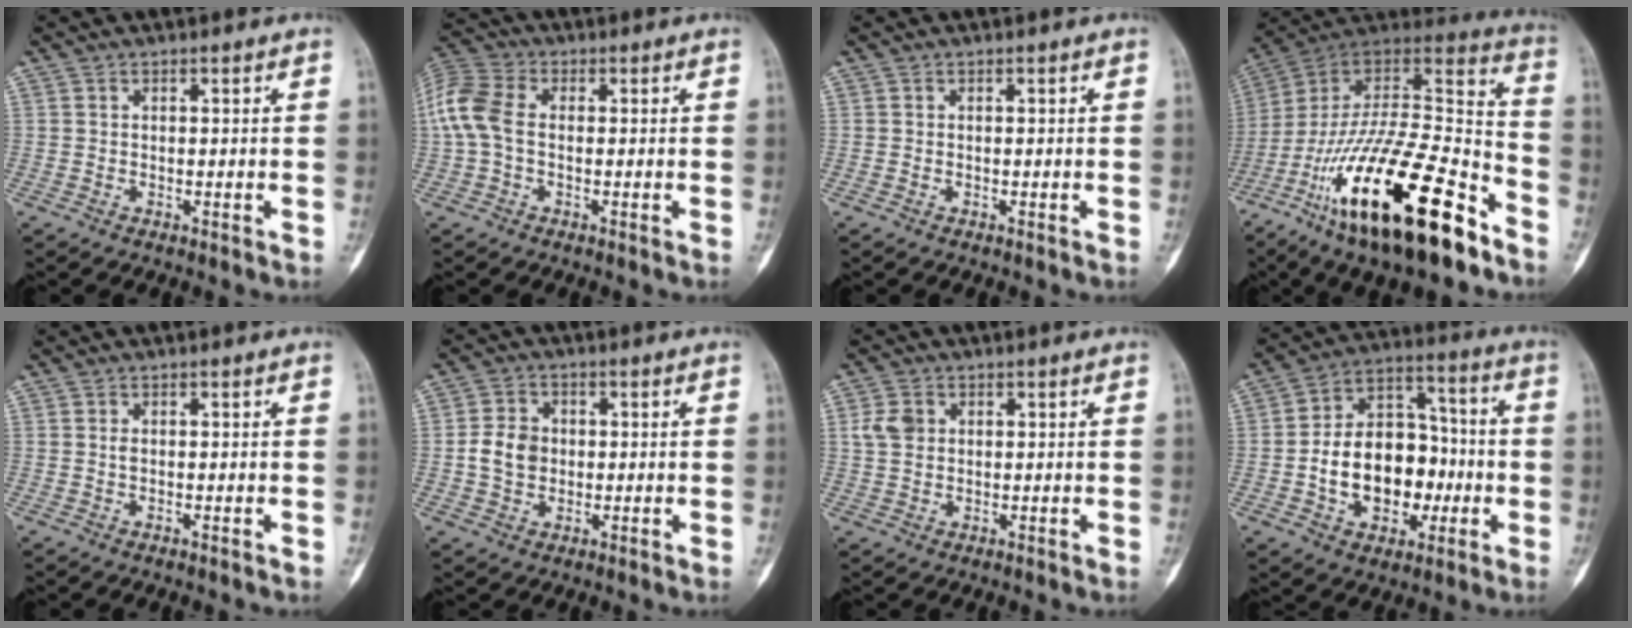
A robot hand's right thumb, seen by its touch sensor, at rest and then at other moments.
{"total": 8.9, "force": [0.0, 5.8, 6.8], "torque": [-0.160, 0.022, -0.009]}
{"total": 0.0}
{"total": 32.0, "force": [-17.8, 9.8, 24.7], "torque": [-0.408, 0.058, -0.298]}
{"total": 0.7, "force": [0.0, 0.3, 0.6], "torque": [-0.012, 0.000, -0.001]}
{"total": 6.5, "force": [-0.5, 5.2, 3.9], "torque": [-0.060, 0.013, -0.014]}
{"total": 4.0, "force": [0.8, 3.1, 2.4], "torque": [-0.042, 0.004, 0.015]}
{"total": 18.1, "force": [-3.1, 12.7, 12.5], "torque": [-0.161, 0.047, -0.045]}